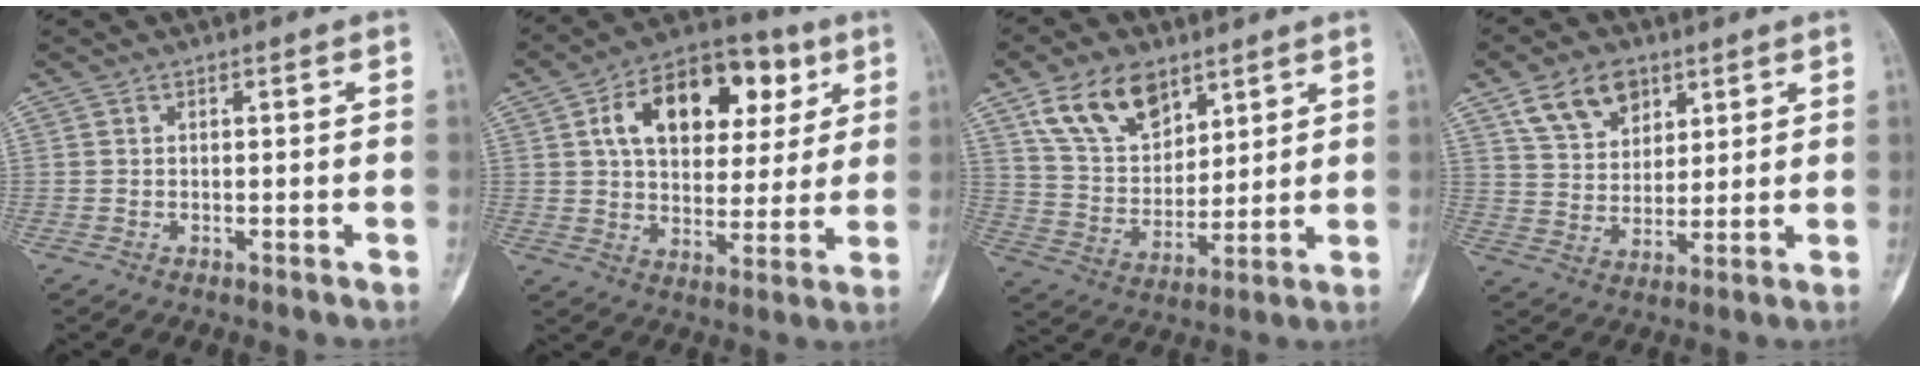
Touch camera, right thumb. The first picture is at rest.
{"total": 19.5, "force": [7.0, 12.0, 13.7], "torque": [-0.167, 0.002, 0.106]}
{"total": 13.9, "force": [8.4, 8.3, 7.5], "torque": [-0.109, -0.035, 0.165]}
{"total": 10.1, "force": [5.8, 6.6, 5.0], "torque": [-0.065, -0.024, 0.110]}